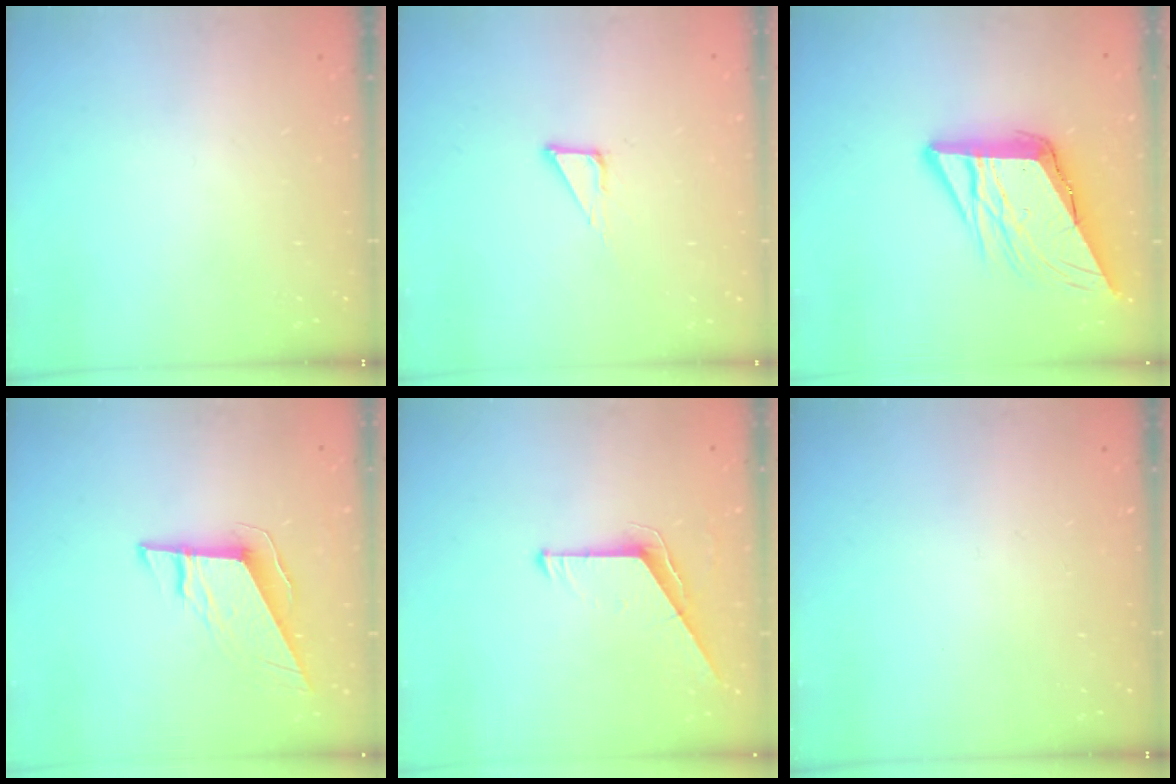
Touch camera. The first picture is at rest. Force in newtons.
{"total": 1.9, "press": 1.9, "slide": 0.1}
{"total": 12.9, "press": 12.7, "slide": 2.0}
{"total": 9.9, "press": 9.7, "slide": 2.0}
{"total": 6.2, "press": 6.2, "slide": 0.5}
{"total": 0.0}